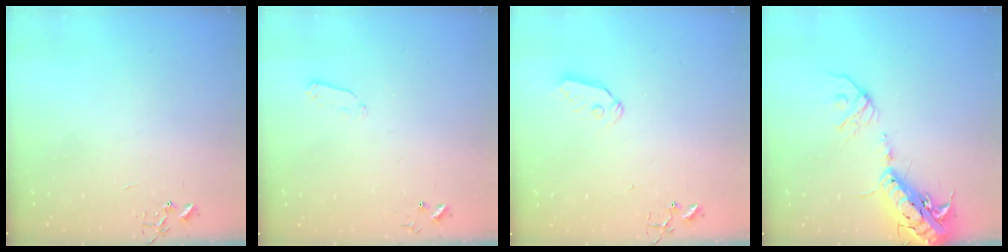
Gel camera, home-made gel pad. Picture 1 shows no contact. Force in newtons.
{"total": 4.0, "press": 3.9, "slide": 0.9}
{"total": 7.4, "press": 7.4, "slide": 0.5}
{"total": 18.7, "press": 18.3, "slide": 3.9}